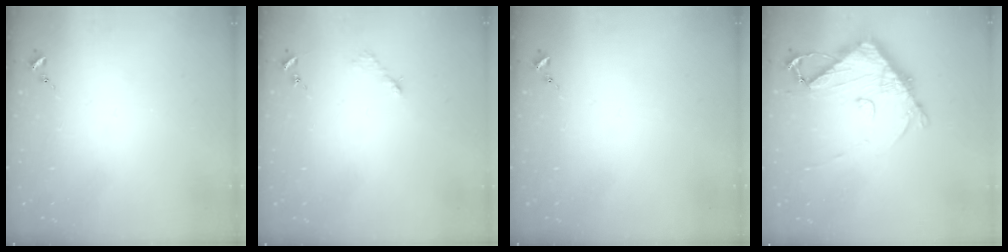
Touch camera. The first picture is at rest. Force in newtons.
{"total": 2.6, "press": 2.6, "slide": 0.4}
{"total": 0.0}
{"total": 11.0, "press": 10.9, "slide": 1.4}